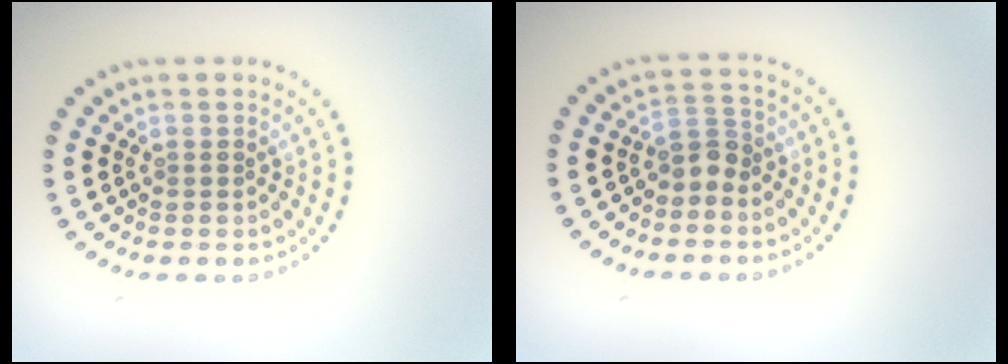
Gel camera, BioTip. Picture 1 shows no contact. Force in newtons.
{"total": 2.2, "press": 1.7, "slide": 1.4}